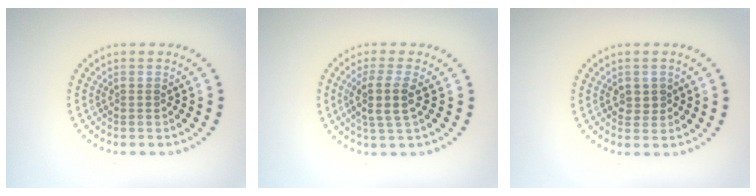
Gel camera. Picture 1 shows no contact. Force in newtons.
{"total": 3.0, "press": 2.5, "slide": 1.6}
{"total": 1.3, "press": 1.3, "slide": 0.3}